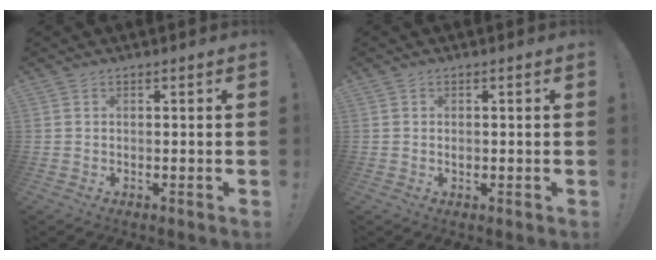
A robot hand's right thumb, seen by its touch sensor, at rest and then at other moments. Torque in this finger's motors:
{"motor_torque": [-0.12, 0.00, 0.05, -0.07, 0.00]}